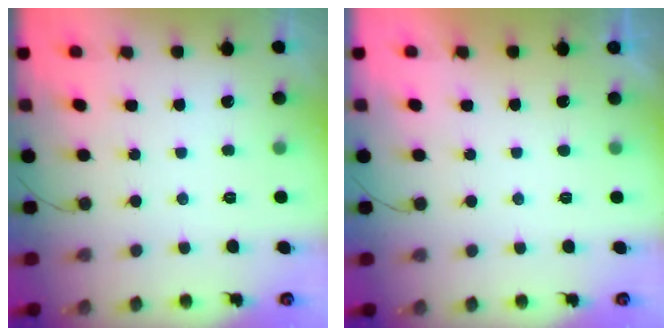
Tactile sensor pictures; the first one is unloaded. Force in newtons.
{"total": 1.2, "press": 1.1, "slide": 0.3}